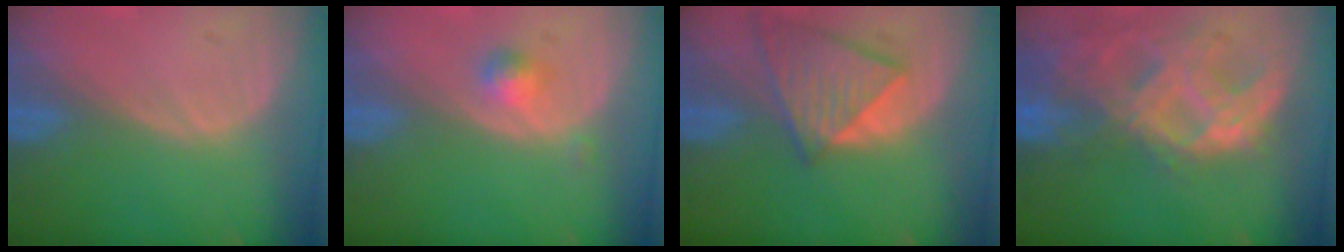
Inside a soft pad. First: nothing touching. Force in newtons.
{"total": 2.2, "press": 2.0, "slide": 1.0}
{"total": 8.0, "press": 7.2, "slide": 3.6}
{"total": 11.2, "press": 9.4, "slide": 6.0}